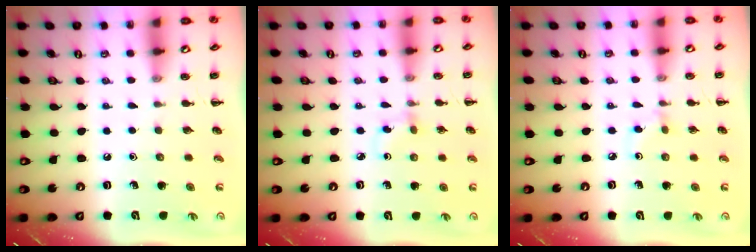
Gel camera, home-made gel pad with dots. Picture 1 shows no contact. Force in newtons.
{"total": 2.5, "press": 2.2, "slide": 1.1}
{"total": 2.6, "press": 2.3, "slide": 1.1}